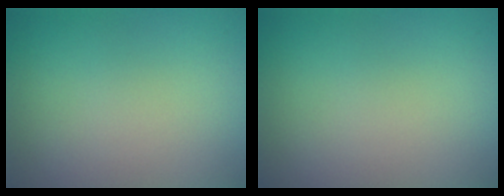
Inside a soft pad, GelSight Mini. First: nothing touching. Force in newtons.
{"total": 0.0}